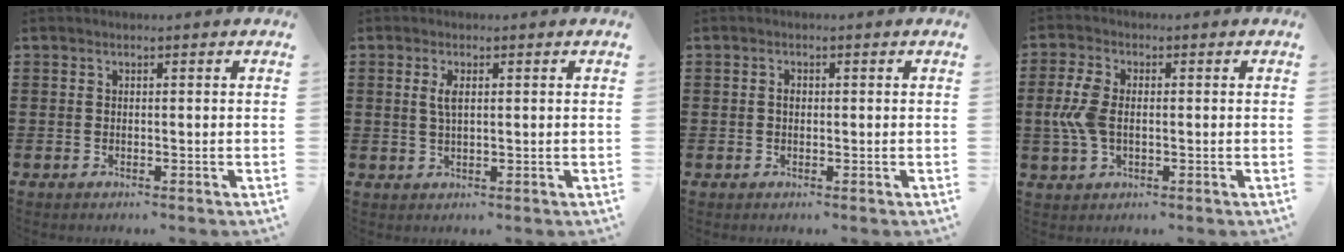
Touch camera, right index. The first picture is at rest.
{"total": 2.3, "force": [0.6, 0.7, 2.1], "torque": [-0.044, 0.004, 0.009]}
{"total": 1.2, "force": [0.0, 0.7, 0.9], "torque": [-0.020, 0.002, 0.000]}
{"total": 5.7, "force": [-0.1, 3.3, 4.7], "torque": [-0.126, -0.003, -0.012]}